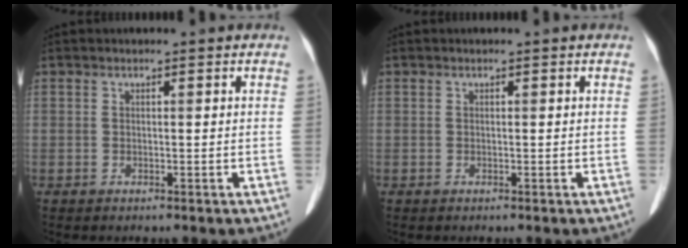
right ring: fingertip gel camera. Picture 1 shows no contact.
{"total": 0.0}